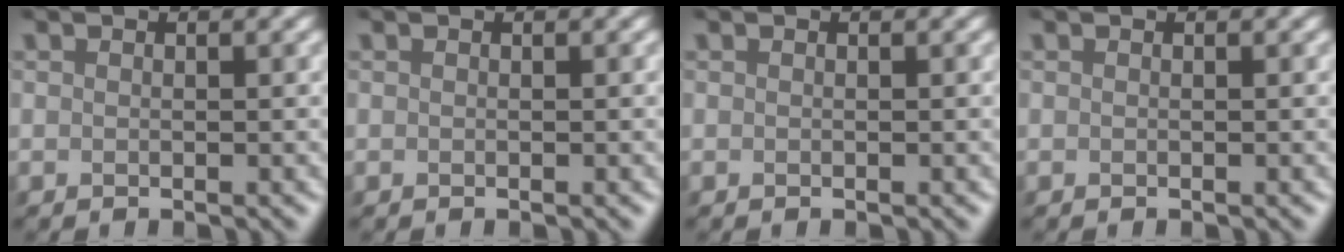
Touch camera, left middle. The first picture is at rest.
{"total": 0.0}
{"total": 0.0}
{"total": 0.0}